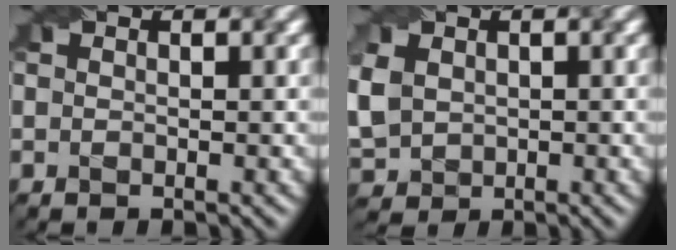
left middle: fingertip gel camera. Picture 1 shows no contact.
{"total": 4.4, "force": [0.7, 3.6, 2.4], "torque": [-0.087, 0.007, 0.020]}